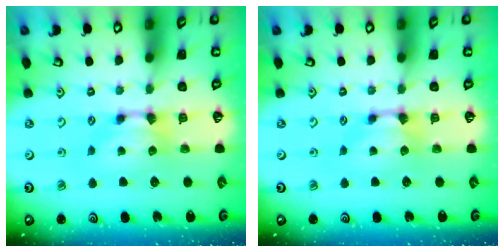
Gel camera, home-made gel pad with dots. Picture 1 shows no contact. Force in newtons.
{"total": 0.0}